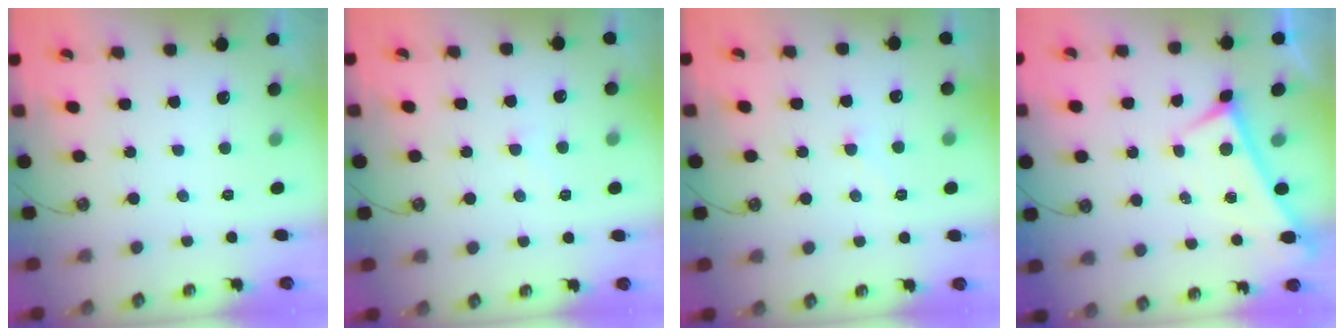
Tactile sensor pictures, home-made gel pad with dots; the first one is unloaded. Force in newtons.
{"total": 1.4, "press": 1.3, "slide": 0.4}
{"total": 0.5, "press": 0.2, "slide": 0.5}
{"total": 0.0}